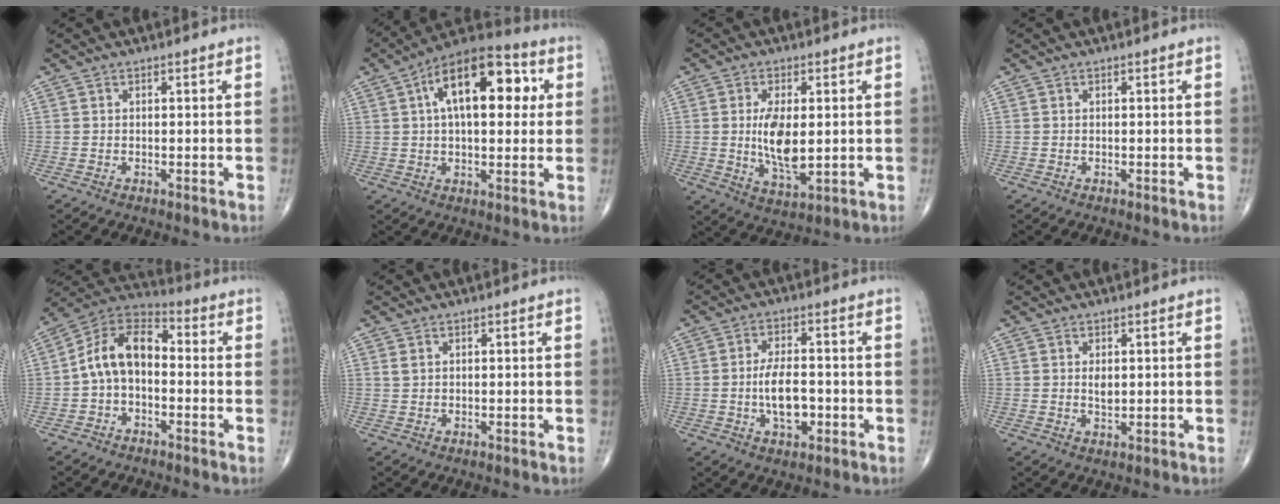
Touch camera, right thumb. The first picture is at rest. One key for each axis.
{"total": 18.4, "fx": 4.6, "fy": 9.1, "fz": 15.3, "tx": -0.209, "ty": 0.024, "tz": 0.061}
{"total": 9.5, "fx": 0.4, "fy": 4.3, "fz": 8.5, "tx": -0.150, "ty": -0.021, "tz": 0.014}
{"total": 0.0}
{"total": 11.1, "fx": -1.0, "fy": 7.1, "fz": 8.5, "tx": -0.138, "ty": 0.041, "tz": -0.036}
{"total": 1.1, "fx": 0.5, "fy": 0.8, "fz": 0.6, "tx": -0.010, "ty": 0.002, "tz": 0.011}
{"total": 7.6, "fx": -1.4, "fy": 3.9, "fz": 6.4, "tx": -0.107, "ty": 0.010, "tz": -0.023}
{"total": 2.1, "fx": 0.5, "fy": 1.1, "fz": 1.7, "tx": -0.028, "ty": -0.006, "tz": 0.010}